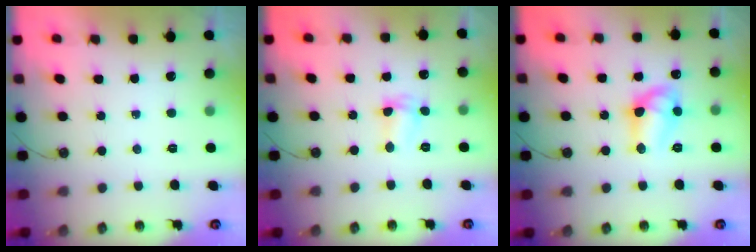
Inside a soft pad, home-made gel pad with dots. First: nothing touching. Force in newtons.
{"total": 2.9, "press": 2.9, "slide": 0.5}
{"total": 11.6, "press": 11.6, "slide": 1.0}